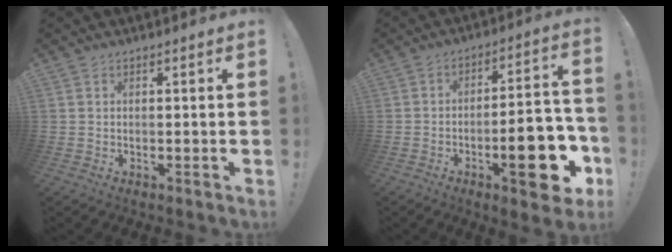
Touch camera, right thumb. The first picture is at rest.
{"total": 17.6, "force": [-7.0, 5.2, 15.3], "torque": [-0.185, 0.034, -0.100]}